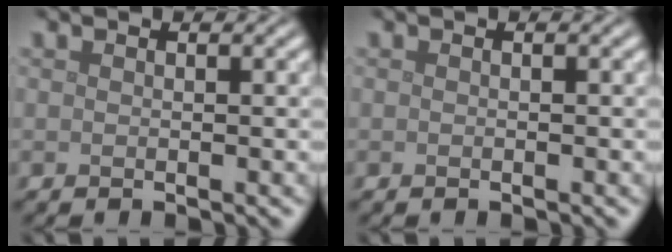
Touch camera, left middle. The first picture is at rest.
{"total": 0.0}